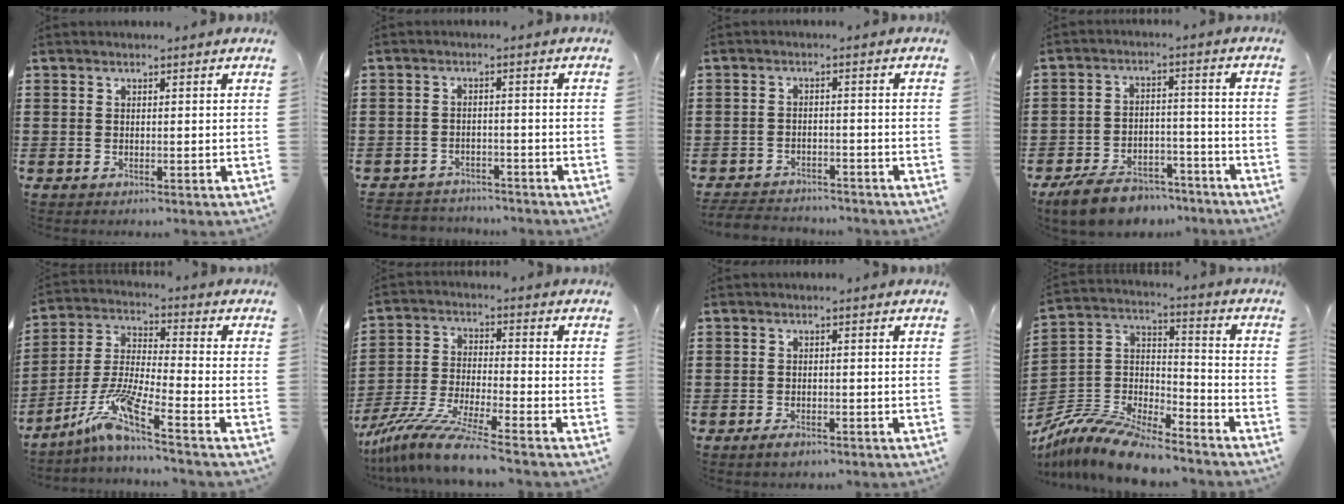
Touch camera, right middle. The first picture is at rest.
{"total": 2.9, "force": [-2.8, 0.7, -0.3], "torque": [-0.003, 0.001, -0.062]}
{"total": 3.4, "force": [-3.4, 0.6, 0.0], "torque": [-0.005, 0.001, -0.073]}
{"total": 7.5, "force": [-6.9, 2.2, 2.2], "torque": [-0.046, 0.021, -0.134]}
{"total": 8.7, "force": [-5.8, 0.4, 6.4], "torque": [-0.155, -0.027, -0.120]}
{"total": 10.2, "force": [-9.0, 0.0, 4.9], "torque": [-0.105, 0.000, -0.181]}
{"total": 1.5, "force": [-1.2, 0.8, 0.6], "torque": [-0.014, 0.001, -0.024]}
{"total": 11.5, "force": [-10.6, 1.9, 4.0], "torque": [-0.096, 0.022, -0.221]}